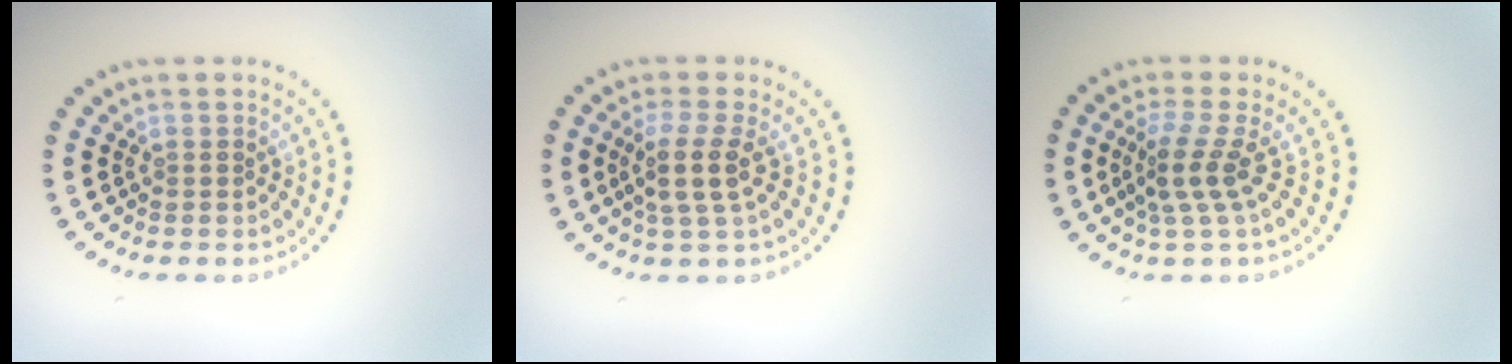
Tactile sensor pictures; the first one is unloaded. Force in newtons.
{"total": 2.9, "press": 2.3, "slide": 1.7}
{"total": 2.9, "press": 1.9, "slide": 2.2}